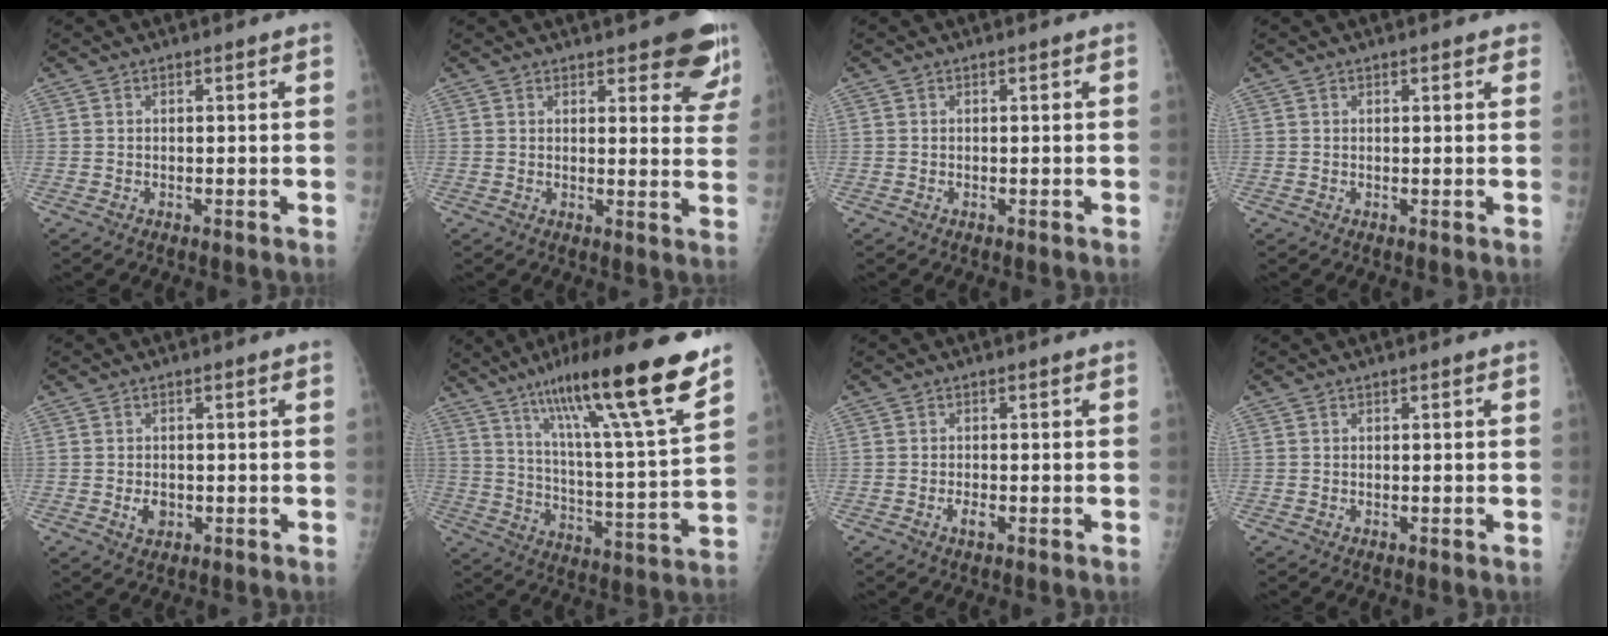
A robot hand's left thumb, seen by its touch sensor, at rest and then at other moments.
{"total": 10.0, "force": [7.1, 3.3, 6.2], "torque": [-0.034, -0.036, 0.075]}
{"total": 0.0}
{"total": 1.5, "force": [1.0, 0.6, 0.9], "torque": [-0.005, -0.002, 0.010]}
{"total": 2.5, "force": [-0.5, 1.8, 1.6], "torque": [-0.021, 0.001, -0.004]}
{"total": 22.8, "force": [15.2, 2.2, 16.9], "torque": [-0.252, -0.052, 0.247]}
{"total": 1.6, "force": [-0.7, 0.6, 1.3], "torque": [-0.022, 0.001, -0.013]}
{"total": 0.0}